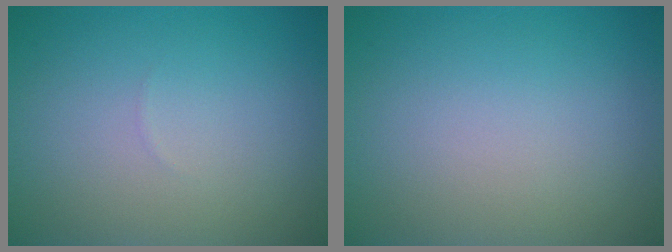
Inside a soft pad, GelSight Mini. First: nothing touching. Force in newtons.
{"total": 0.0}